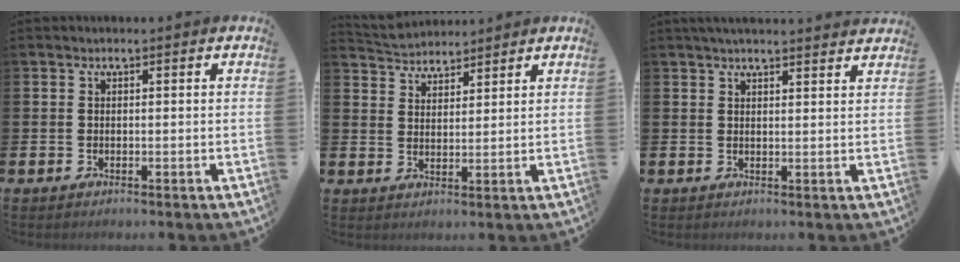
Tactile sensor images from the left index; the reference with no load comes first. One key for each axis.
{"total": 3.9, "fx": 3.8, "fy": 0.9, "fz": -0.4, "tx": -0.006, "ty": -0.019, "tz": 0.069}
{"total": 3.0, "fx": 2.9, "fy": 0.0, "fz": 0.6, "tx": -0.009, "ty": -0.013, "tz": 0.051}